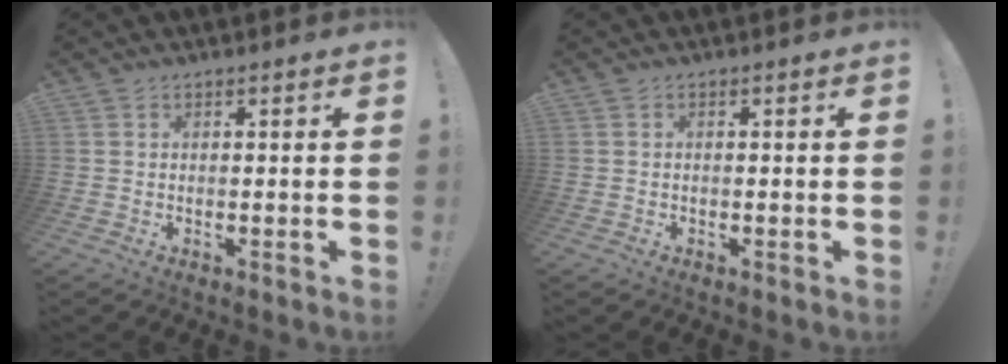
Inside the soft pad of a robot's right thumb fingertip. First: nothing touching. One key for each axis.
{"total": 0.0}